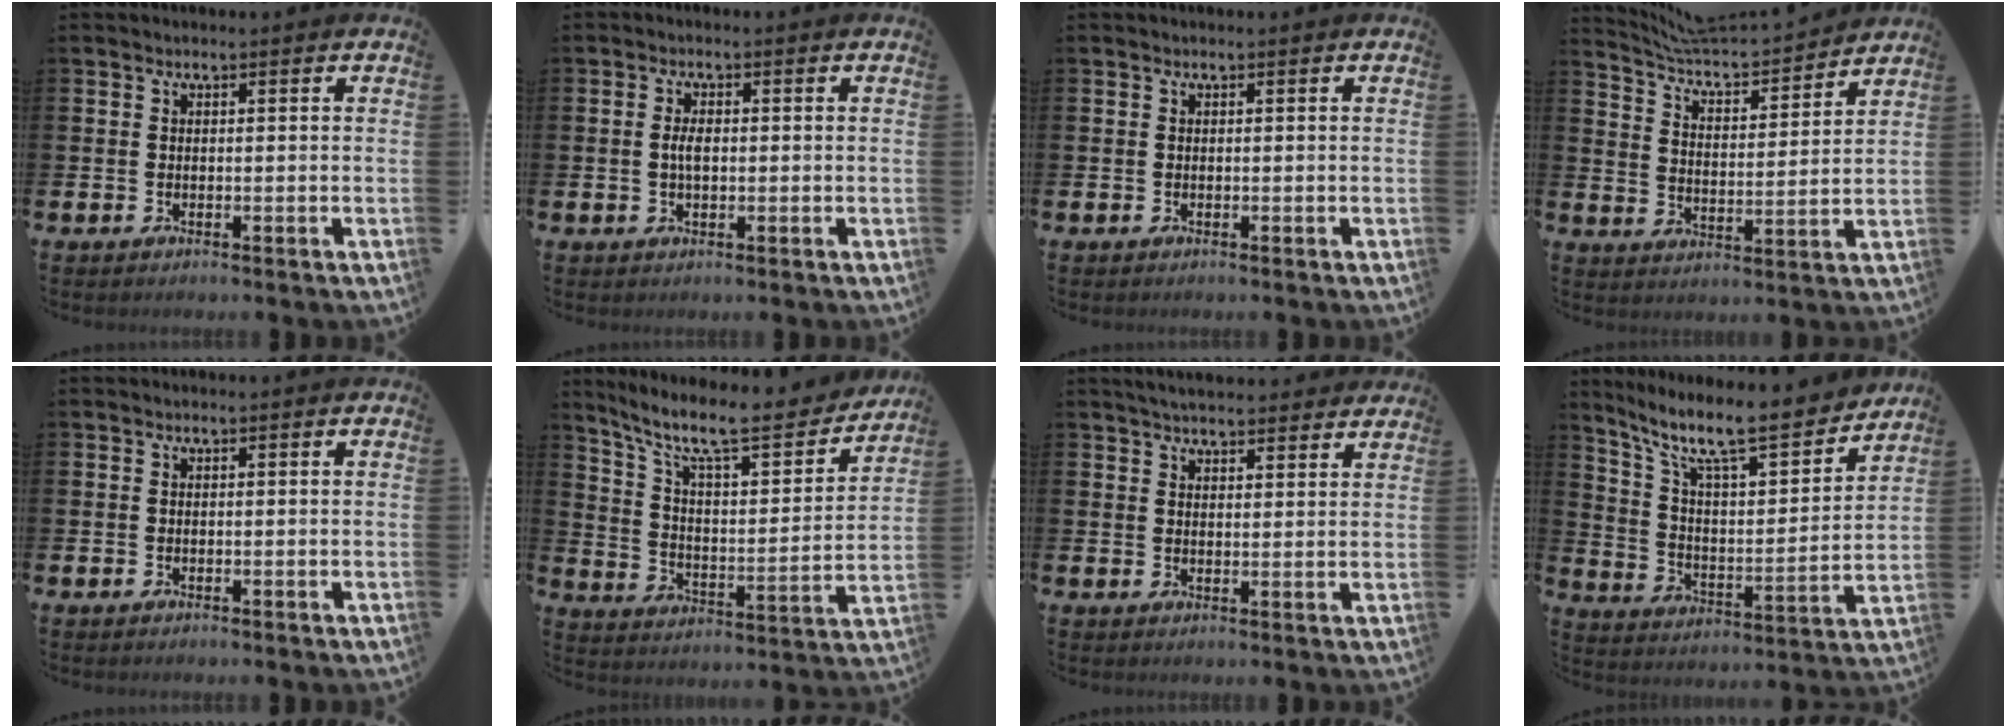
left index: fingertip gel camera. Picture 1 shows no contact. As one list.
[{"total": 2.3, "force": [0.1, 1.1, 2.1], "torque": [-0.040, 0.004, -0.001]}, {"total": 0.0}, {"total": 6.3, "force": [6.1, 1.2, 1.2], "torque": [-0.055, -0.055, 0.101]}, {"total": 0.0}, {"total": 10.8, "force": [8.9, 2.3, 5.5], "torque": [-0.130, -0.060, 0.147]}, {"total": 4.0, "force": [3.9, 0.5, 0.6], "torque": [-0.019, -0.017, 0.071]}, {"total": 11.7, "force": [9.9, 2.3, 5.9], "torque": [-0.141, -0.066, 0.165]}]